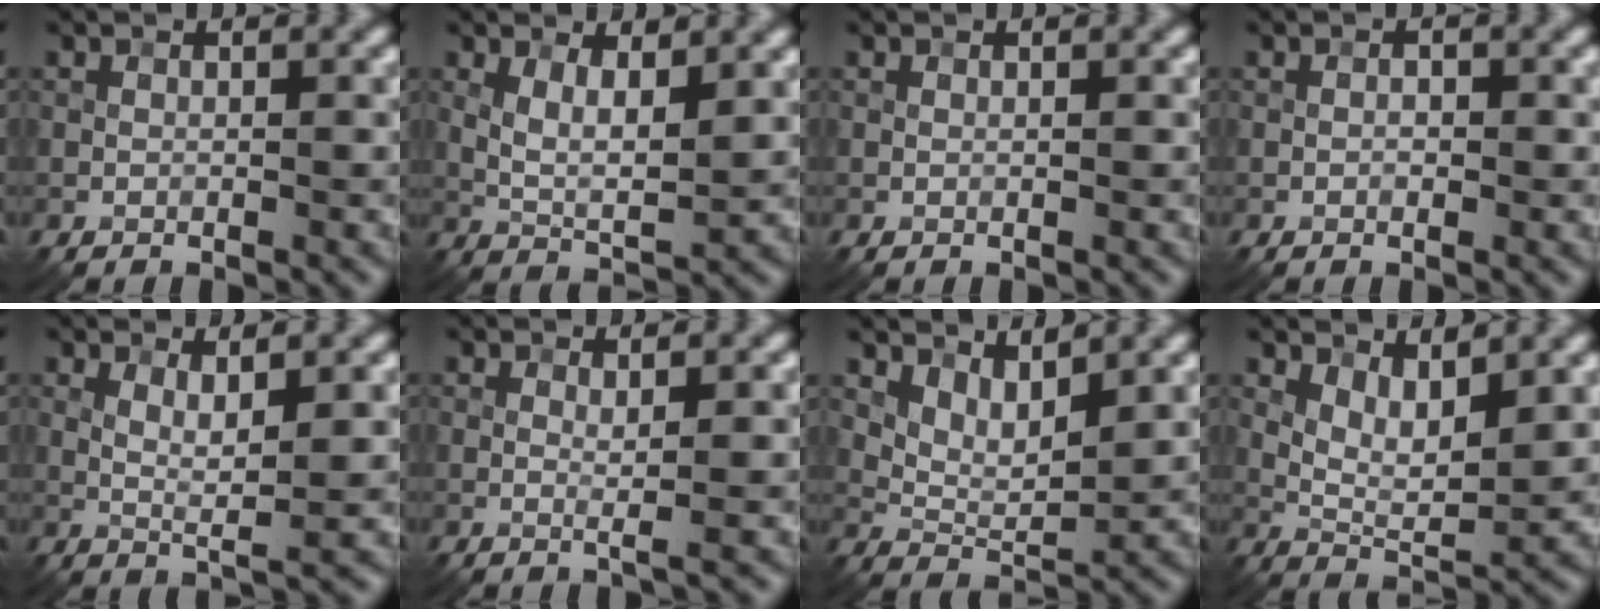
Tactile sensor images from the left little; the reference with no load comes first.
{"total": 4.2, "force": [1.6, 1.7, 3.5], "torque": [-0.072, -0.006, 0.032]}
{"total": 0.0}
{"total": 0.9, "force": [-0.1, 0.5, 0.7], "torque": [-0.006, -0.003, 0.000]}
{"total": 2.9, "force": [0.8, 0.4, 2.7], "torque": [-0.052, -0.010, 0.014]}
{"total": 1.4, "force": [0.1, 0.1, 1.4], "torque": [-0.025, -0.001, -0.001]}
{"total": 3.7, "force": [2.3, 1.5, 2.5], "torque": [-0.050, -0.011, 0.045]}
{"total": 4.5, "force": [1.9, 1.9, 3.7], "torque": [-0.070, -0.009, 0.037]}